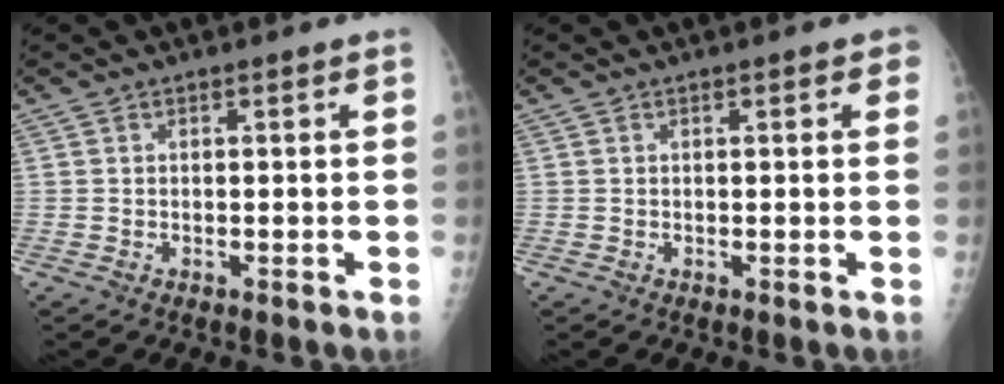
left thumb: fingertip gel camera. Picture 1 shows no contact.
{"total": 1.8, "force": [0.9, 0.8, 1.4], "torque": [-0.010, 0.001, 0.009]}